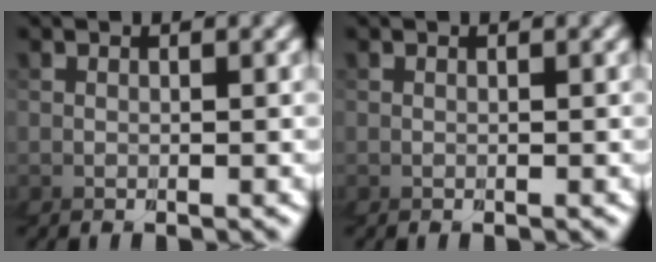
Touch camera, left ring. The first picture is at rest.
{"total": 0.0}